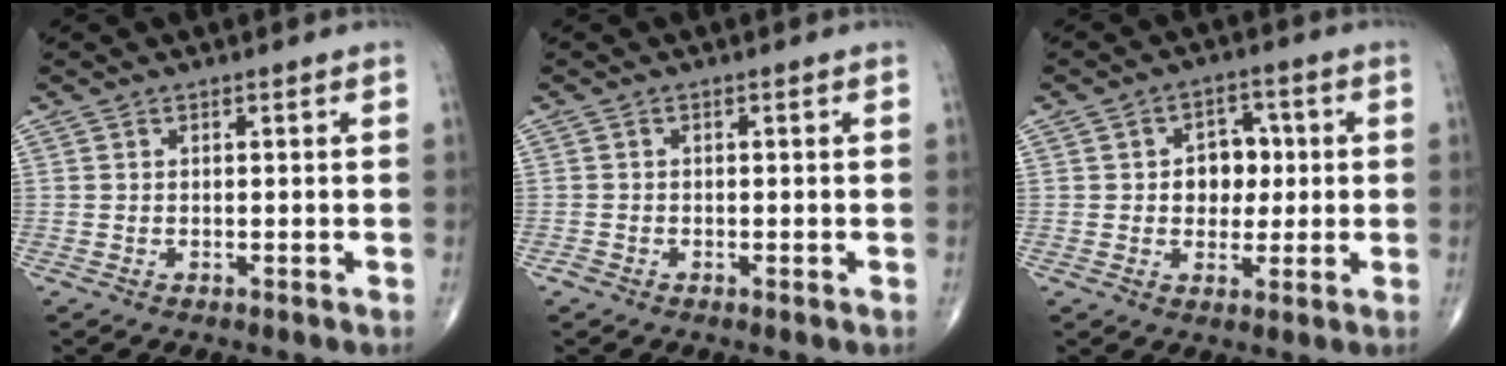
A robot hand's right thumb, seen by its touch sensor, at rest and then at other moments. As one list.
[{"total": 0.8, "force": [-0.5, 0.6, 0.2], "torque": [-0.002, 0.001, -0.014]}, {"total": 6.8, "force": [0.5, 5.3, 4.3], "torque": [-0.022, 0.008, 0.005]}]